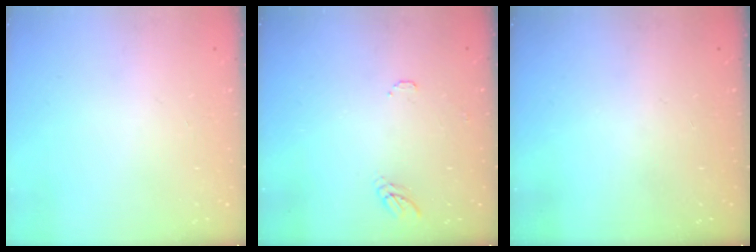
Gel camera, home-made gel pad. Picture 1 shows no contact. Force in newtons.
{"total": 6.9, "press": 6.9, "slide": 0.5}
{"total": 0.0}